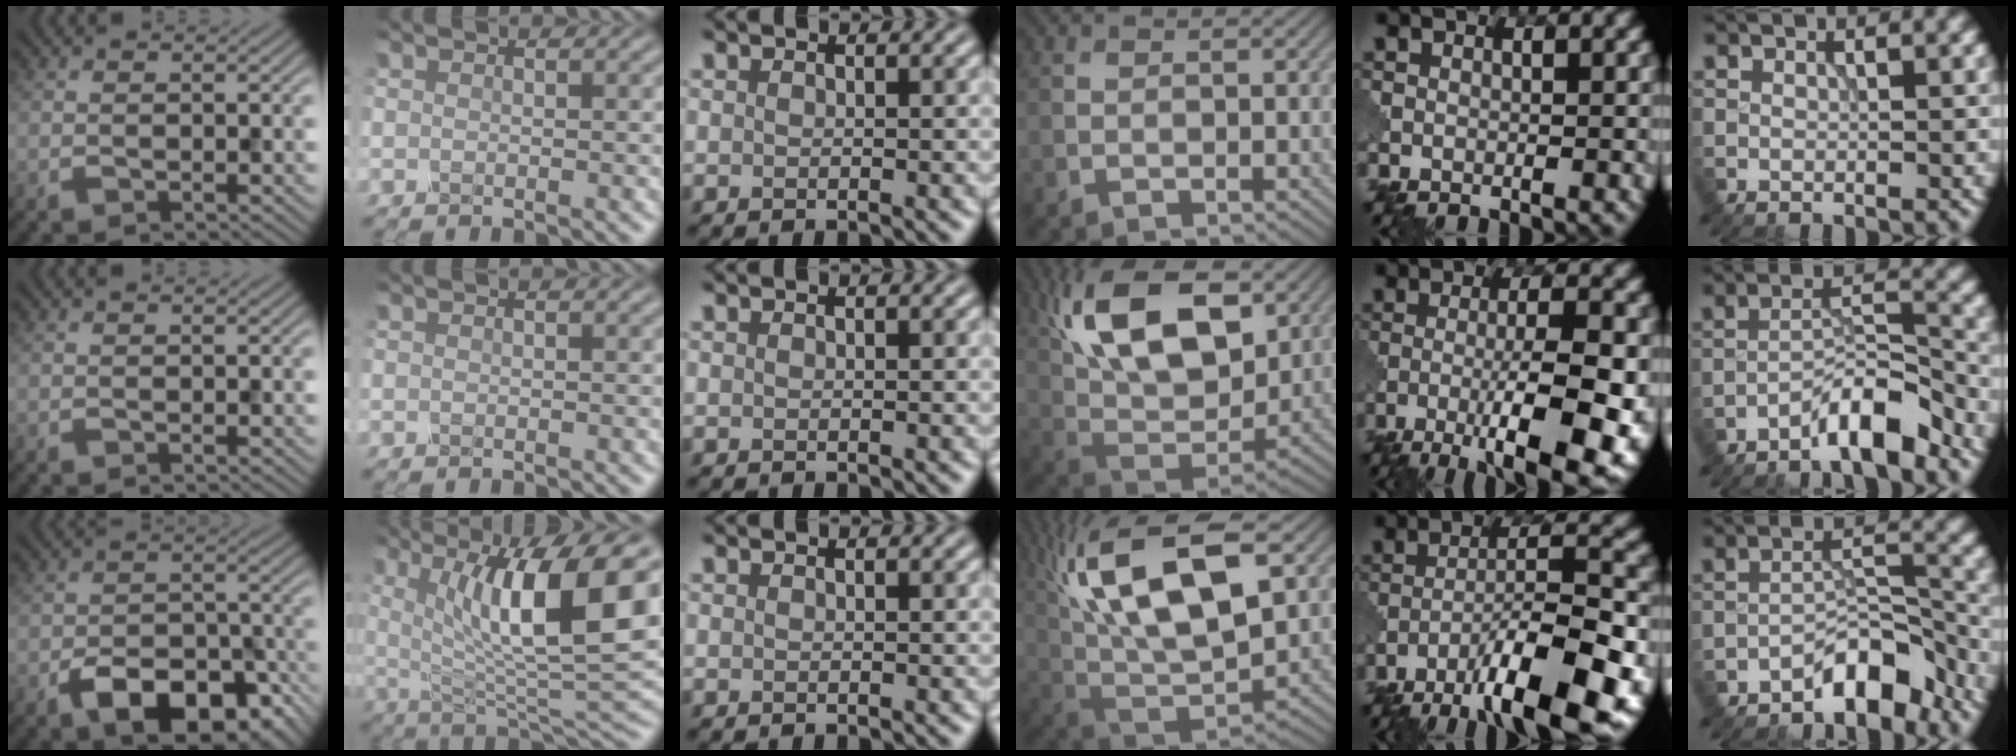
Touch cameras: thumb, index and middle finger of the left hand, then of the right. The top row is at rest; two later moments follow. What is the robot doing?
{"motion": "disassemble", "object": "glue stick"}